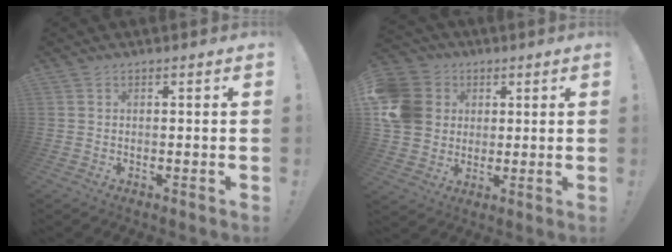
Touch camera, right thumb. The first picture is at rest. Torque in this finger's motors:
{"motor_torque": [0.21, 0.30, 0.46, 0.42, 0.40]}